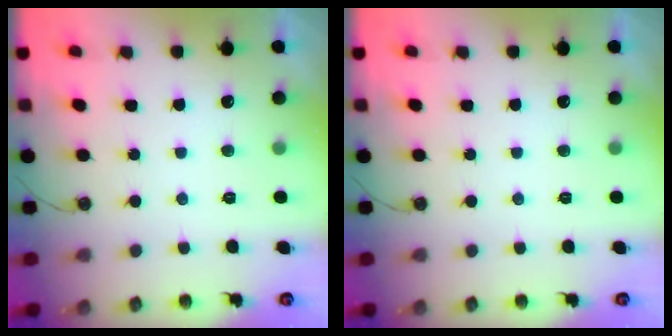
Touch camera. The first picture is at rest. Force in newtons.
{"total": 0.0}